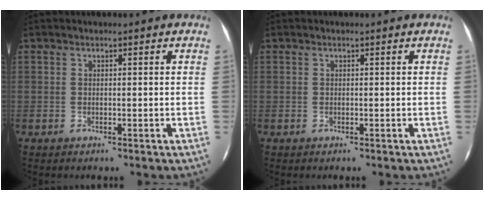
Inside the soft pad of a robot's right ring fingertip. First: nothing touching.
{"total": 0.0}